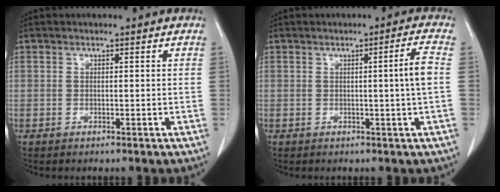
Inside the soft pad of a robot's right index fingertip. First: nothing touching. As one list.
[{"total": 3.6, "force": [-0.1, -1.0, 3.5], "torque": [-0.052, -0.003, 0.000]}]